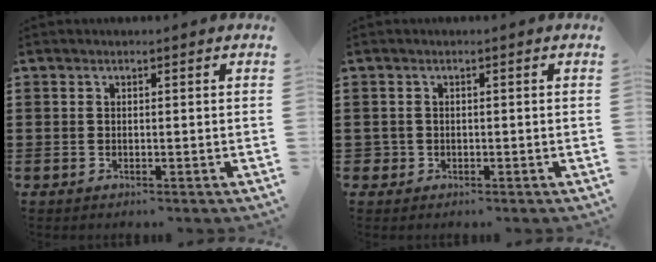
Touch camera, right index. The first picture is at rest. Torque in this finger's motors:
{"motor_torque": [-0.85, 1.11, -0.11, -0.03]}